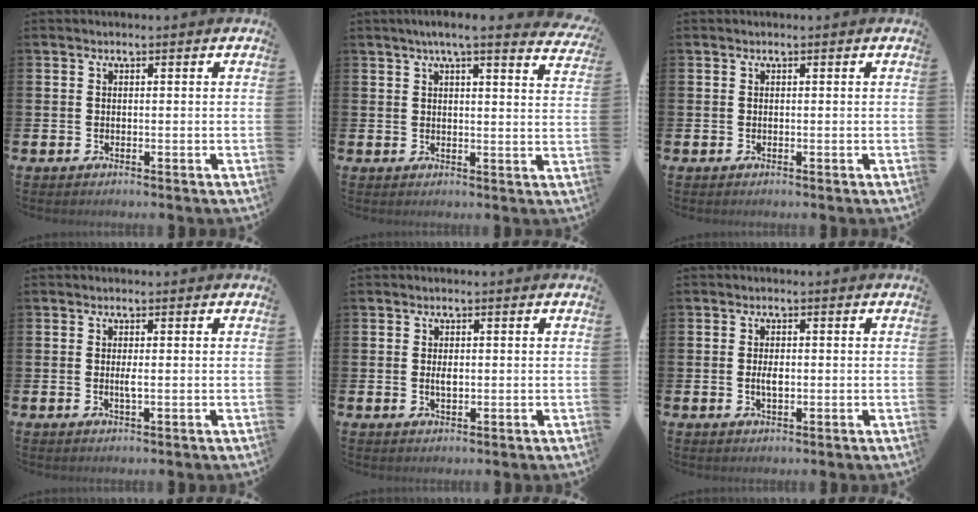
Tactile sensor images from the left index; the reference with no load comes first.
{"total": 4.7, "force": [4.2, -0.1, 2.1], "torque": [-0.038, -0.017, 0.069]}
{"total": 0.0}
{"total": 1.0, "force": [0.0, 0.0, 1.0], "torque": [-0.021, -0.002, 0.000]}
{"total": 1.5, "force": [0.1, 0.7, 1.3], "torque": [-0.020, 0.002, -0.001]}
{"total": 2.0, "force": [-0.1, 1.0, 1.8], "torque": [-0.029, 0.000, -0.004]}